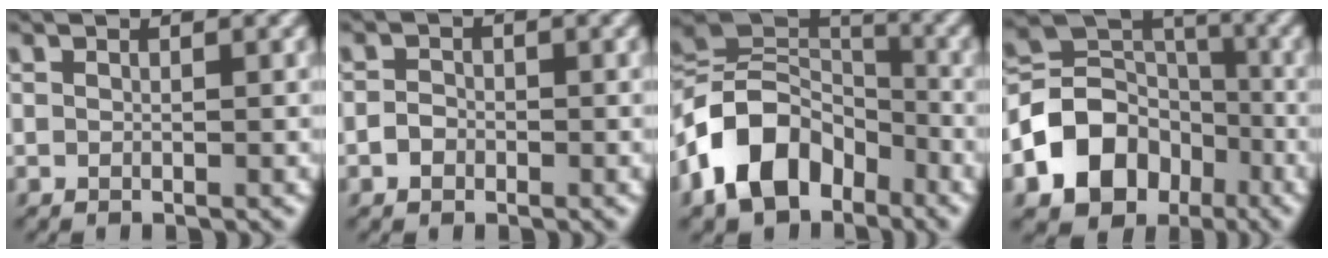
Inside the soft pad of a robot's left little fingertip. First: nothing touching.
{"total": 1.4, "force": [-0.6, 1.2, 0.5], "torque": [-0.001, 0.000, -0.018]}
{"total": 10.5, "force": [-5.3, 6.8, 6.0], "torque": [-0.110, 0.012, -0.115]}
{"total": 9.6, "force": [-3.9, 7.5, 4.6], "torque": [-0.074, 0.001, -0.077]}